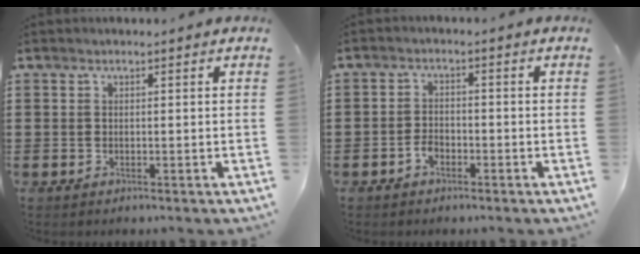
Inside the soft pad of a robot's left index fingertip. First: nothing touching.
{"total": 2.1, "force": [-1.3, 1.3, 1.1], "torque": [-0.024, 0.002, -0.026]}